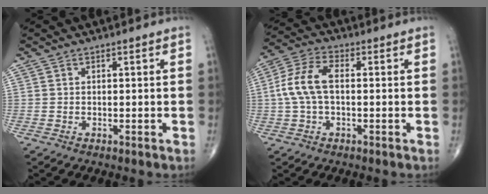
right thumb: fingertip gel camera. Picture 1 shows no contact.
{"total": 8.7, "force": [0.2, 4.7, 7.4], "torque": [-0.164, 0.027, -0.001]}